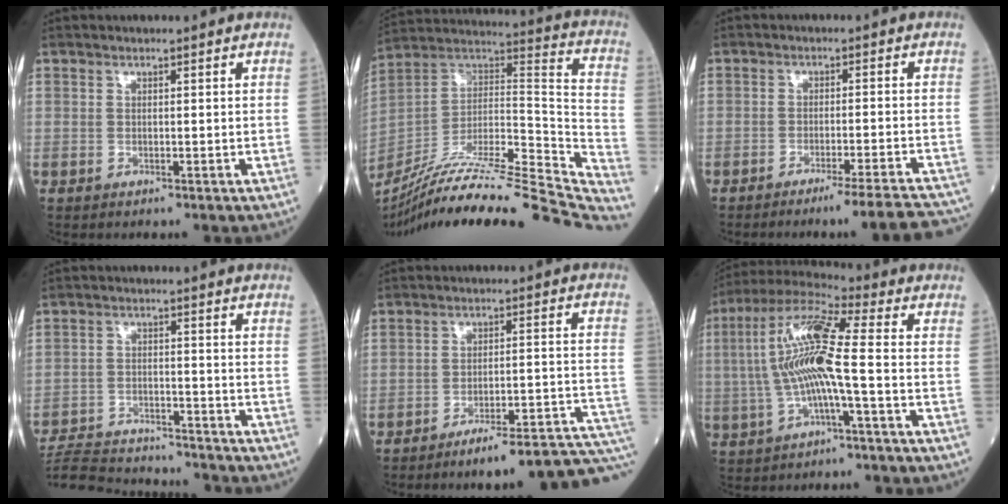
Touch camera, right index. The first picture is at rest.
{"total": 39.2, "force": [-34.2, 2.3, 19.0], "torque": [-0.229, -0.048, -0.499]}
{"total": 10.8, "force": [-9.9, -0.7, 4.3], "torque": [-0.026, 0.001, -0.133]}
{"total": 15.9, "force": [-15.2, 1.8, 4.3], "torque": [-0.088, -0.004, -0.228]}
{"total": 13.2, "force": [-10.5, 0.1, 8.1], "torque": [-0.060, 0.043, -0.145]}
{"total": 12.4, "force": [-0.7, 0.7, 12.4], "torque": [-0.254, 0.020, -0.022]}